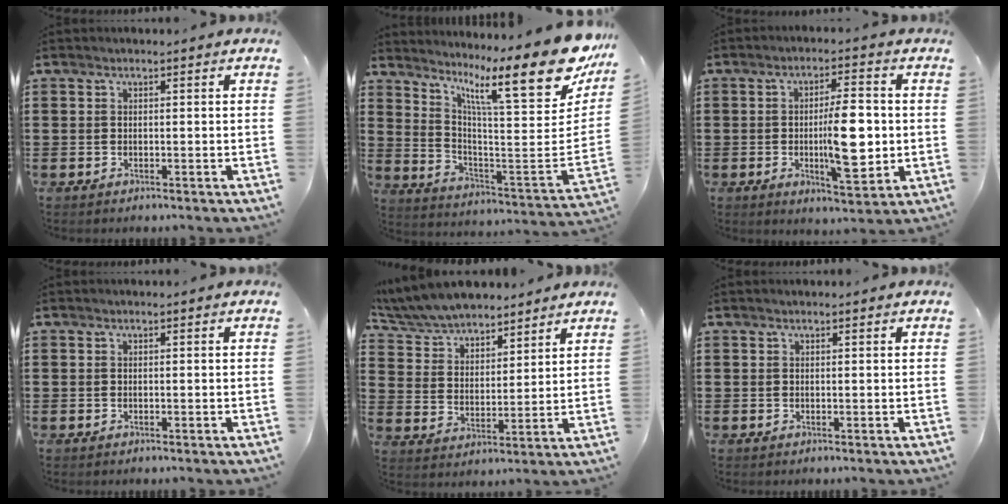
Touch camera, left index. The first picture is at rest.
{"total": 16.6, "force": [10.3, 2.7, 12.7], "torque": [-0.211, -0.081, 0.156]}
{"total": 10.3, "force": [-0.3, 3.5, 9.7], "torque": [-0.156, -0.010, -0.009]}
{"total": 0.0}
{"total": 7.1, "force": [6.8, 1.6, 1.3], "torque": [-0.060, -0.029, 0.124]}
{"total": 0.0}